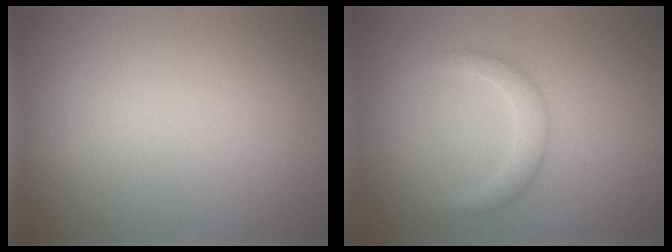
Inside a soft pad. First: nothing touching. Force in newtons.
{"total": 1.7, "press": 1.7, "slide": 0.0}